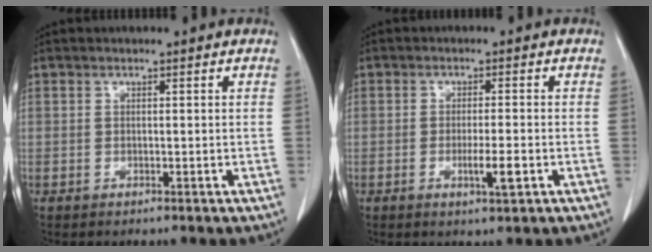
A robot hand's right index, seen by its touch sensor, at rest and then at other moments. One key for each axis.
{"total": 3.8, "fx": -1.3, "fy": 0.2, "fz": 3.5, "tx": -0.060, "ty": -0.005, "tz": -0.019}